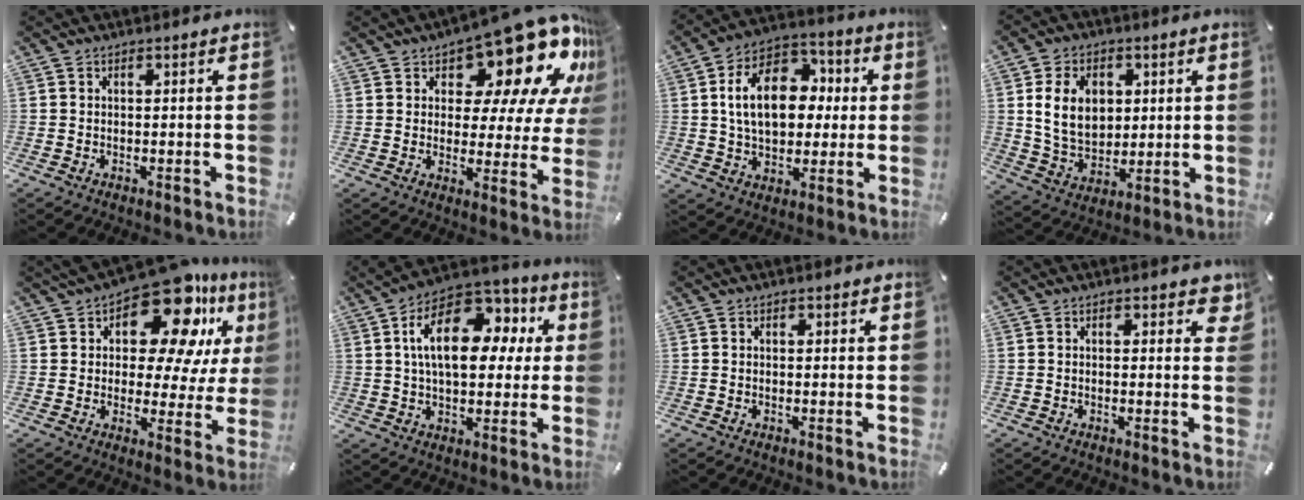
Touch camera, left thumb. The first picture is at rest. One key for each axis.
{"total": 19.7, "fx": 13.6, "fy": 8.4, "fz": 11.5, "tx": -0.156, "ty": -0.110, "tz": 0.226}
{"total": 16.0, "fx": 1.7, "fy": 11.4, "fz": 11.1, "tx": -0.194, "ty": 0.011, "tz": 0.031}
{"total": 11.4, "fx": 2.6, "fy": 8.7, "fz": 6.8, "tx": -0.137, "ty": 0.003, "tz": 0.044}
{"total": 19.9, "fx": 12.9, "fy": 8.4, "fz": 12.6, "tx": -0.204, "ty": -0.105, "tz": 0.214}
{"total": 18.9, "fx": 5.7, "fy": 11.0, "fz": 14.3, "tx": -0.248, "ty": -0.014, "tz": 0.096}
{"total": 0.7, "fx": 0.3, "fy": 0.5, "fz": 0.3, "tx": 0.002, "ty": 0.000, "tz": 0.004}
{"total": 2.9, "fx": 1.7, "fy": 1.5, "fz": 1.8, "tx": -0.008, "ty": -0.006, "tz": 0.022}